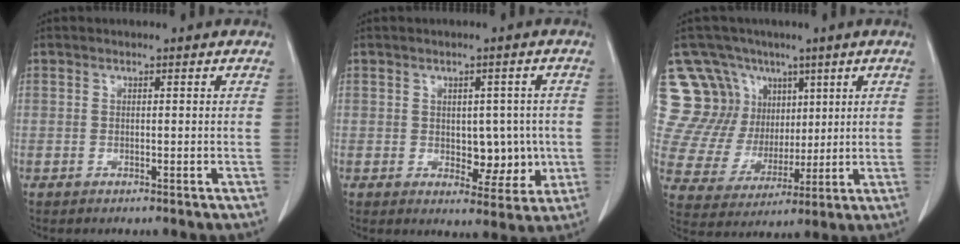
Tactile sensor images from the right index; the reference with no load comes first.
{"total": 6.0, "force": [-0.1, 3.6, 4.8], "torque": [-0.048, 0.004, 0.012]}
{"total": 14.7, "force": [7.3, 12.4, 3.0], "torque": [-0.072, 0.063, 0.157]}